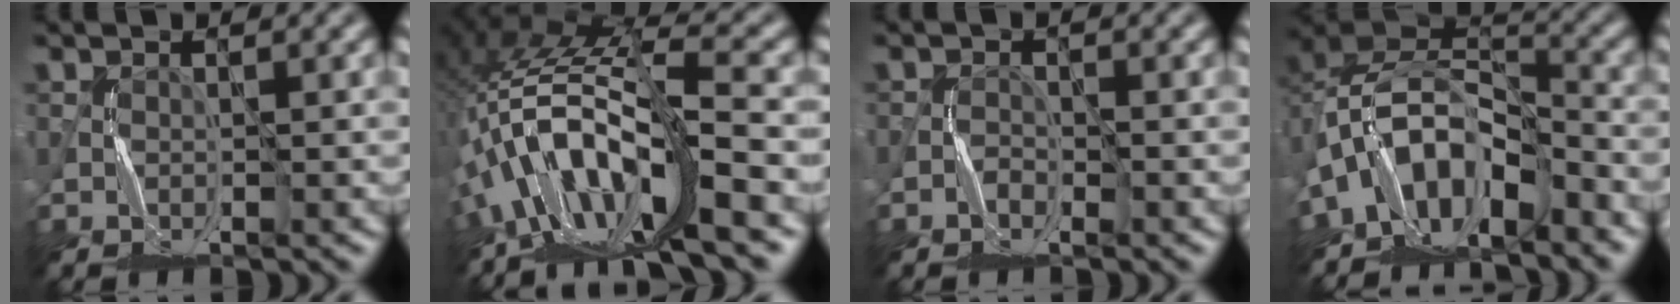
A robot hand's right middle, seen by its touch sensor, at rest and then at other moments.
{"total": 11.8, "force": [-5.5, 3.2, 10.0], "torque": [-0.188, 0.017, -0.093]}
{"total": 0.9, "force": [-0.7, 0.4, 0.4], "torque": [-0.002, 0.006, -0.012]}
{"total": 8.5, "force": [-5.1, 4.7, 5.0], "torque": [-0.074, 0.004, -0.108]}